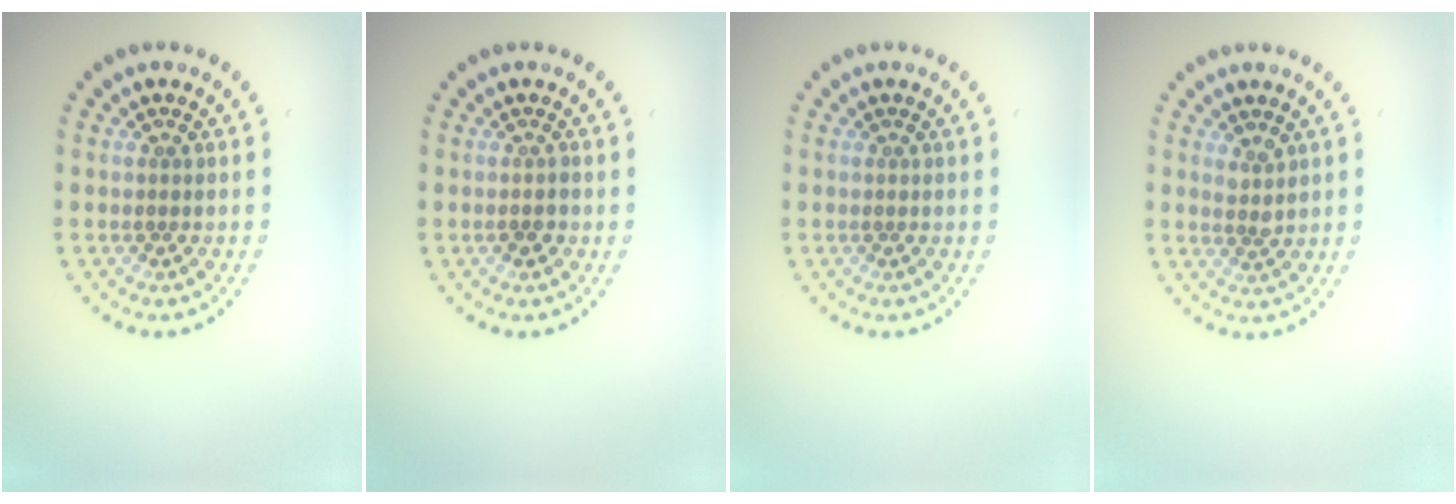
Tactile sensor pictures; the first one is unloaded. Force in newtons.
{"total": 1.1, "press": 1.0, "slide": 0.5}
{"total": 0.0}
{"total": 1.2, "press": 1.1, "slide": 0.5}